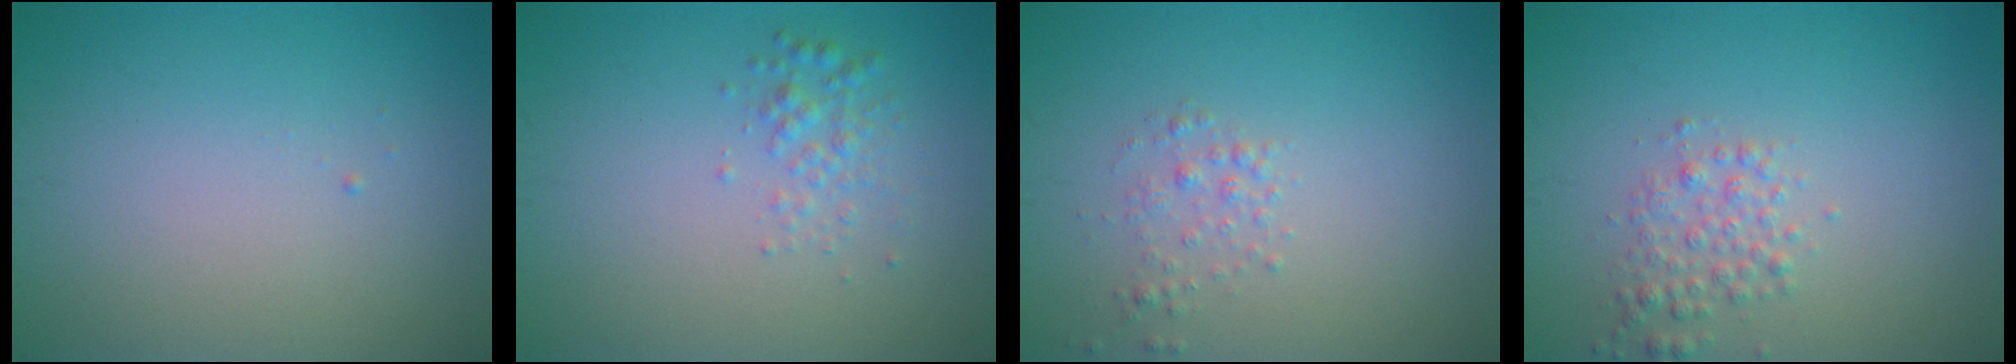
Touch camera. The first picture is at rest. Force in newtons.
{"total": 1.7, "press": 1.7, "slide": 0.1}
{"total": 1.3, "press": 1.2, "slide": 0.1}
{"total": 2.0, "press": 2.0, "slide": 0.1}